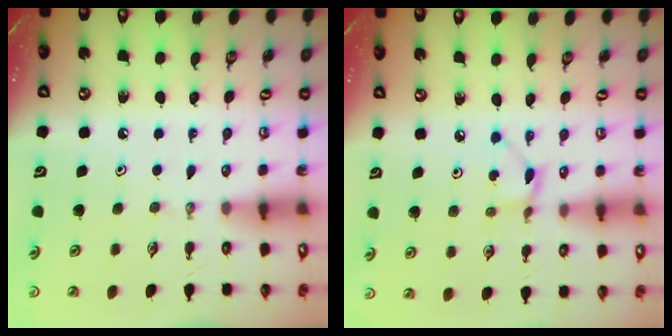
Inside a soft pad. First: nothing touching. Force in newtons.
{"total": 2.7, "press": 2.7, "slide": 0.2}